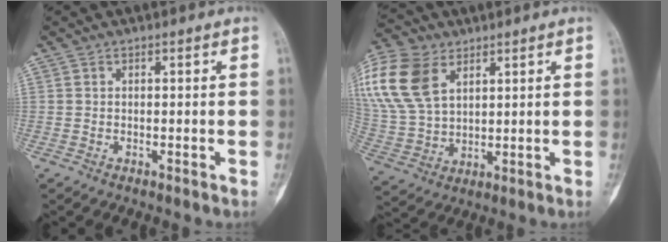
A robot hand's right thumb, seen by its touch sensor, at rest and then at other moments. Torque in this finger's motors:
{"motor_torque": [-0.80, 1.04, 0.17, -0.11, 0.12]}